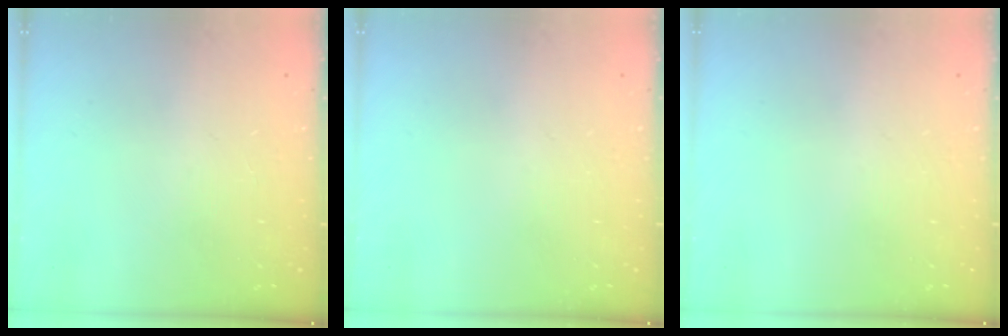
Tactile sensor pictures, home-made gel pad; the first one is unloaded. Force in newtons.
{"total": 0.0}
{"total": 0.0}